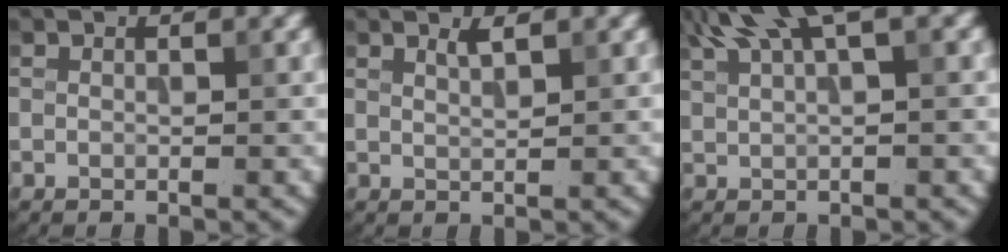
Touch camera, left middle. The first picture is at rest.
{"total": 1.1, "force": [0.8, 0.2, 0.7], "torque": [-0.009, 0.000, 0.013]}
{"total": 6.1, "force": [3.8, 1.4, 4.5], "torque": [-0.082, 0.021, 0.072]}